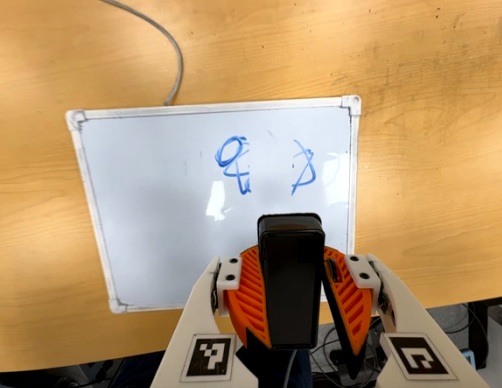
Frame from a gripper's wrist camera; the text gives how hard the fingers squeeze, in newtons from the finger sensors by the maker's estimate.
{"total": 9.7, "left": 9.5, "right": 10.0}